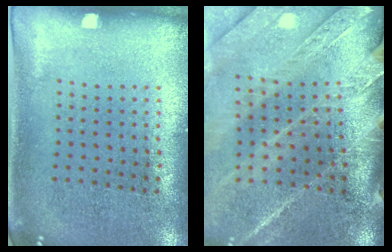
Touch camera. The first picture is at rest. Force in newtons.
{"total": 3.9, "press": 3.3, "slide": 2.1}